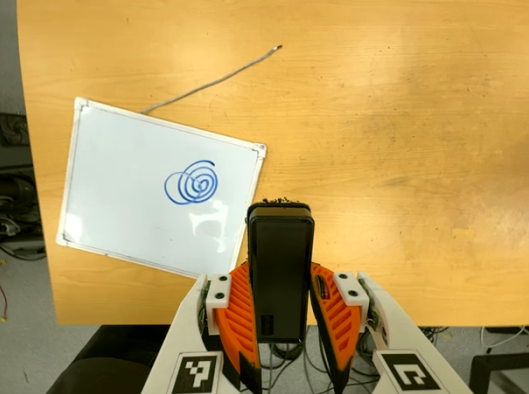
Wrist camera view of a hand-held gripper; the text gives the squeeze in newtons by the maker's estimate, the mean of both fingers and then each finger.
{"total": 5.5, "left": 3.7, "right": 7.3}